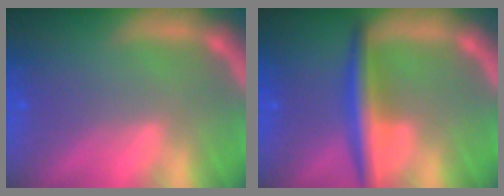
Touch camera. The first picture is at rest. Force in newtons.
{"total": 4.5}